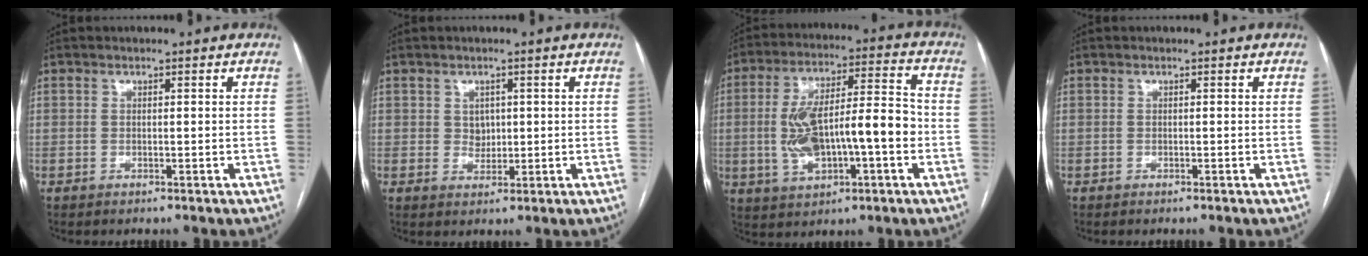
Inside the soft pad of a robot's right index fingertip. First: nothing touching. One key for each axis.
{"total": 2.5, "fx": 0.6, "fy": 2.1, "fz": 1.3, "tx": -0.018, "ty": 0.000, "tz": 0.013}
{"total": 15.4, "fx": -2.2, "fy": 4.6, "fz": 14.5, "tx": -0.264, "ty": 0.028, "tz": -0.028}
{"total": 0.0}